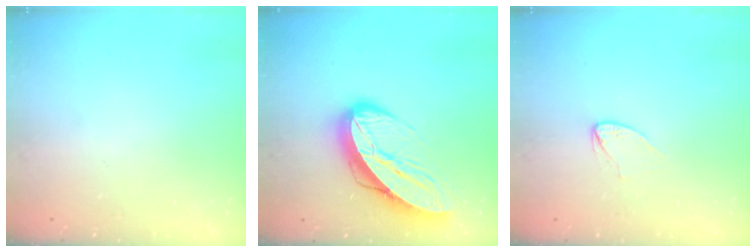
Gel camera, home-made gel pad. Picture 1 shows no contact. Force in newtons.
{"total": 13.5, "press": 13.5, "slide": 1.1}
{"total": 2.9, "press": 2.9, "slide": 0.2}